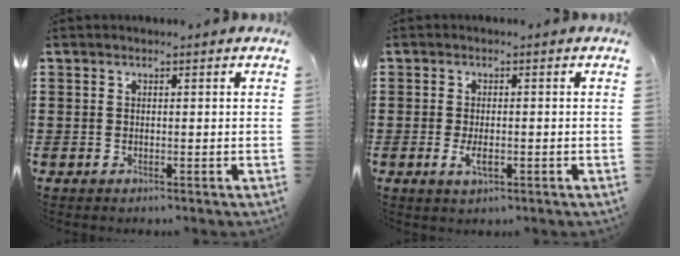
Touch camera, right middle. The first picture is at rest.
{"total": 2.7, "force": [-0.6, 1.1, 2.4], "torque": [-0.052, -0.004, -0.013]}